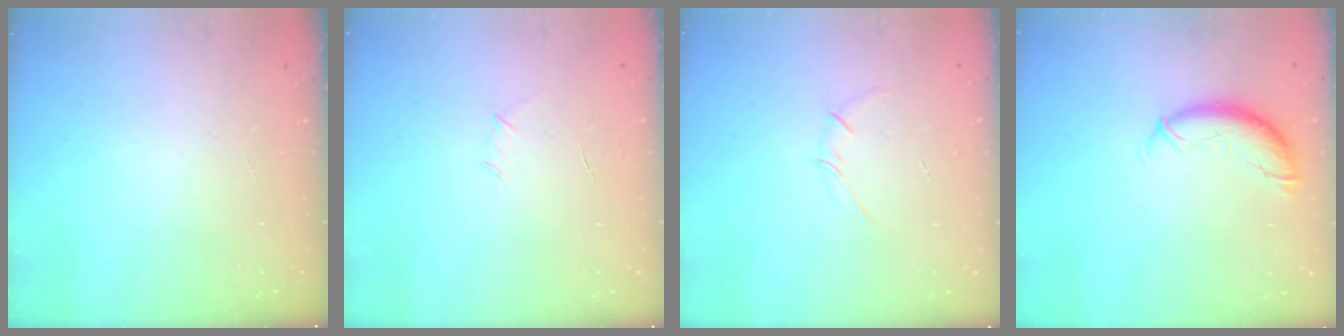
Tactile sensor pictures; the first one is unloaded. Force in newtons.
{"total": 3.5, "press": 3.4, "slide": 0.9}
{"total": 2.7, "press": 2.6, "slide": 0.7}
{"total": 9.4, "press": 9.4, "slide": 0.8}